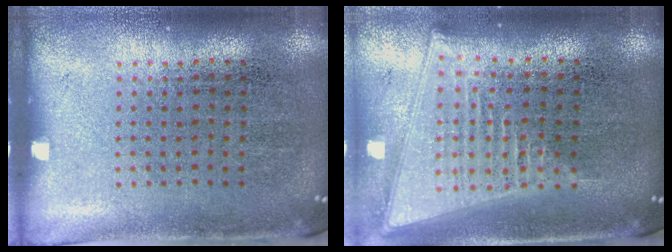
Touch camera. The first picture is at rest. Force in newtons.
{"total": 2.1, "press": 1.7, "slide": 1.1}